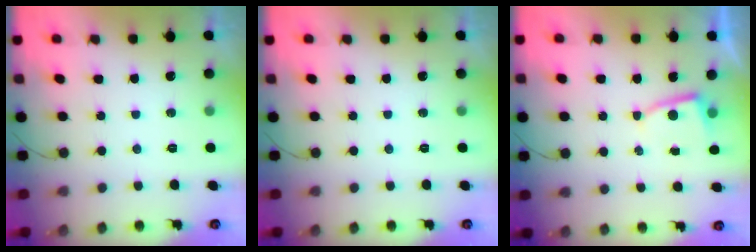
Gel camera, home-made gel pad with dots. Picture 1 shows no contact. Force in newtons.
{"total": 0.0}
{"total": 3.0, "press": 3.0, "slide": 0.3}